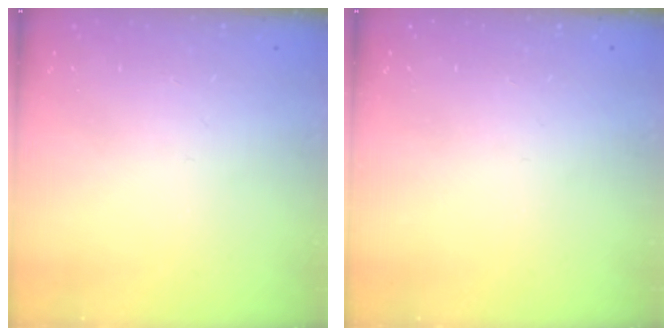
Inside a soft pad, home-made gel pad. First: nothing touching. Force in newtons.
{"total": 0.0}